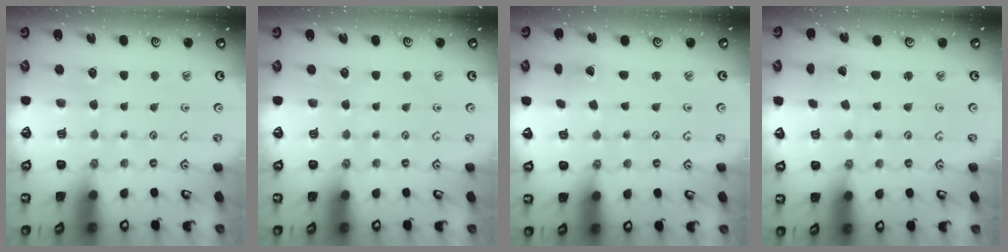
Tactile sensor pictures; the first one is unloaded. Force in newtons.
{"total": 0.0}
{"total": 0.0}
{"total": 0.5, "press": 0.5, "slide": 0.1}